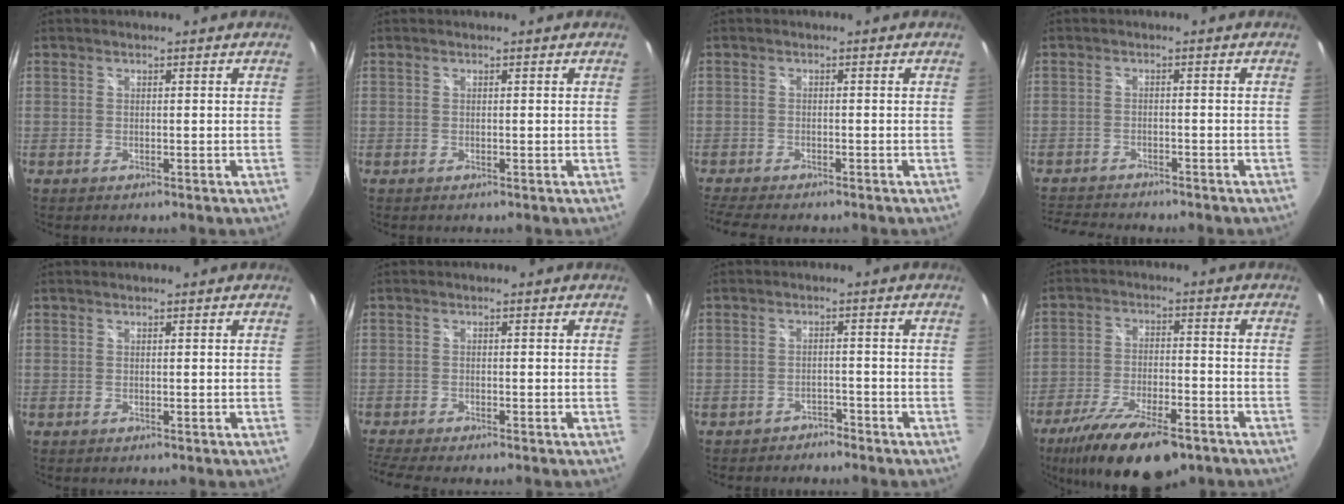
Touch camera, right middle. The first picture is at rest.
{"total": 0.0}
{"total": 6.9, "force": [-6.0, 0.8, 3.4], "torque": [-0.083, -0.028, -0.101]}
{"total": 7.0, "force": [-6.6, 1.0, 2.0], "torque": [-0.060, -0.013, -0.111]}
{"total": 0.0}
{"total": 5.1, "force": [-4.4, -0.3, 2.5], "torque": [-0.067, -0.027, -0.078]}
{"total": 3.2, "force": [-2.9, 1.1, 0.4], "torque": [-0.015, -0.004, -0.046]}
{"total": 16.4, "force": [-11.5, 5.4, 10.4], "torque": [-0.207, -0.037, -0.191]}